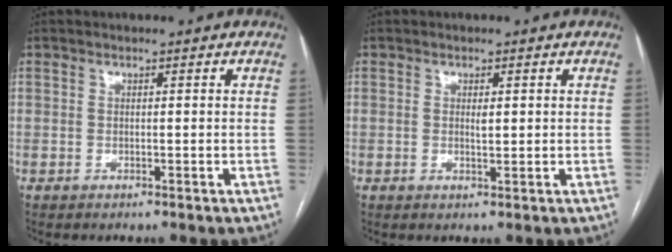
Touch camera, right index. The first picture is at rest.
{"total": 1.5, "force": [0.3, 0.5, 1.4], "torque": [-0.024, -0.002, 0.007]}